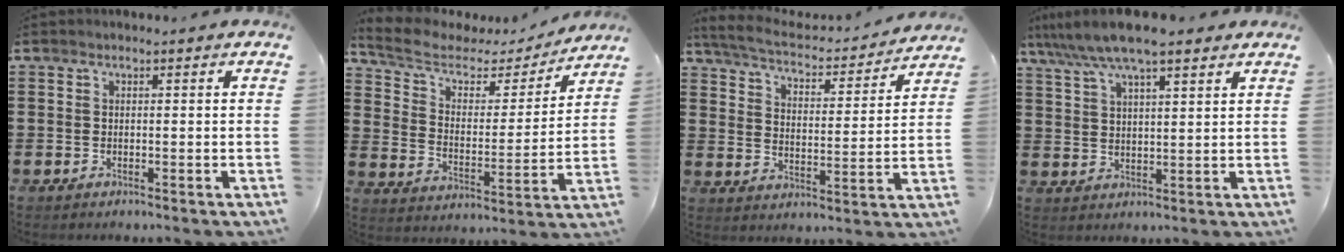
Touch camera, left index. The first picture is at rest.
{"total": 5.6, "force": [4.2, 2.8, 2.3], "torque": [-0.072, -0.019, 0.068]}
{"total": 4.6, "force": [4.3, 0.3, 1.4], "torque": [-0.053, -0.031, 0.068]}
{"total": 8.3, "force": [6.5, 1.3, 4.9], "torque": [-0.112, -0.012, 0.117]}